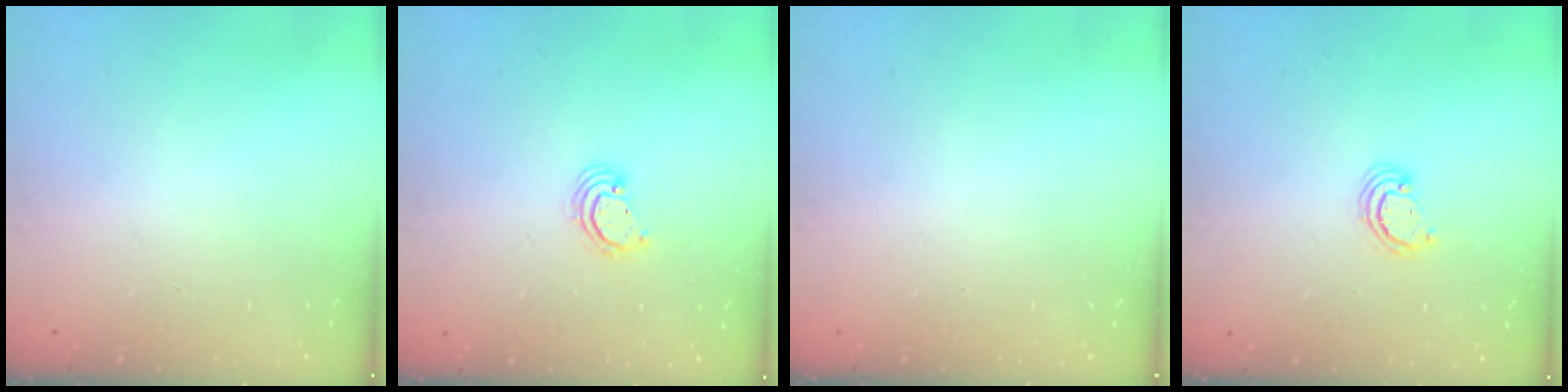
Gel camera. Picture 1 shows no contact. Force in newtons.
{"total": 2.2, "press": 2.2, "slide": 0.2}
{"total": 0.0}
{"total": 2.6, "press": 2.5, "slide": 0.3}